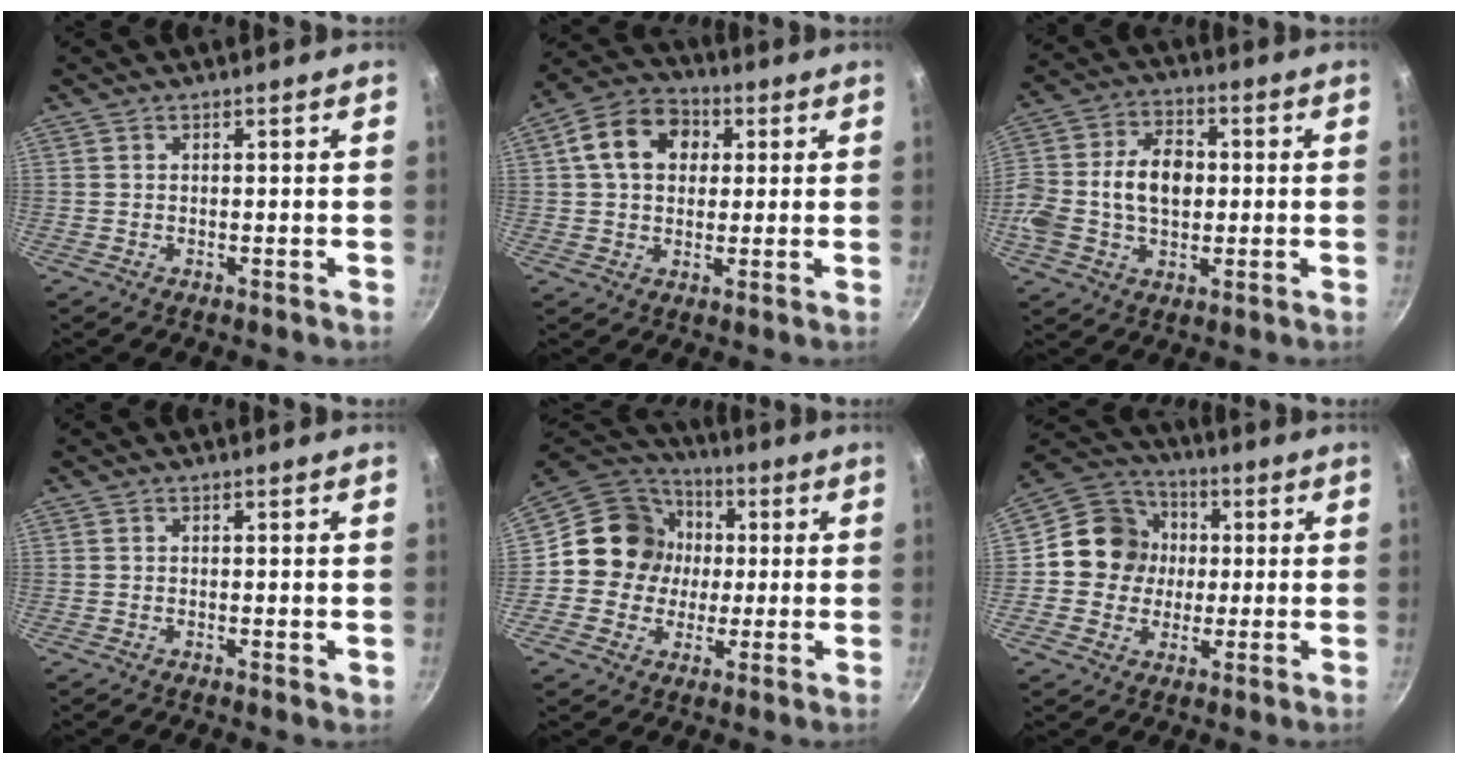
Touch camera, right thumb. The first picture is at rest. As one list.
[{"total": 11.9, "force": [2.8, 9.0, 7.2], "torque": [-0.097, 0.018, 0.032]}, {"total": 14.8, "force": [-0.1, 10.2, 10.6], "torque": [-0.192, 0.028, -0.015]}, {"total": 0.7, "force": [0.1, 0.2, 0.6], "torque": [-0.008, -0.001, 0.000]}, {"total": 14.1, "force": [0.7, 13.0, 5.3], "torque": [-0.056, 0.025, -0.002]}, {"total": 12.1, "force": [0.5, 11.2, 4.5], "torque": [-0.040, 0.023, -0.011]}]